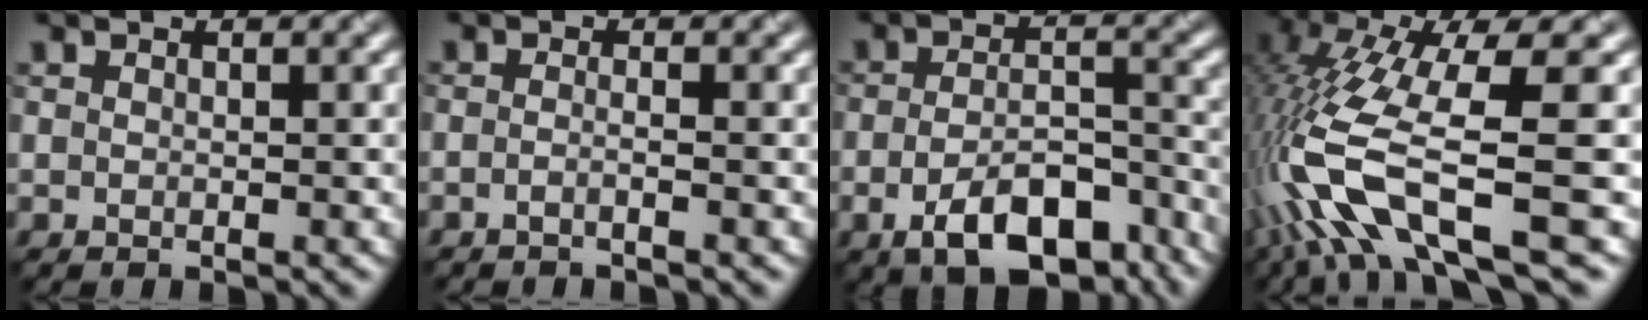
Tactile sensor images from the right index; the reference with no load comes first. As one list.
[{"total": 1.5, "force": [-1.0, 0.5, 1.0], "torque": [-0.002, -0.006, -0.028]}, {"total": 7.5, "force": [-4.8, 2.8, 5.1], "torque": [-0.090, 0.002, -0.066]}, {"total": 11.3, "force": [-4.7, 3.0, 9.9], "torque": [-0.223, 0.007, -0.075]}]